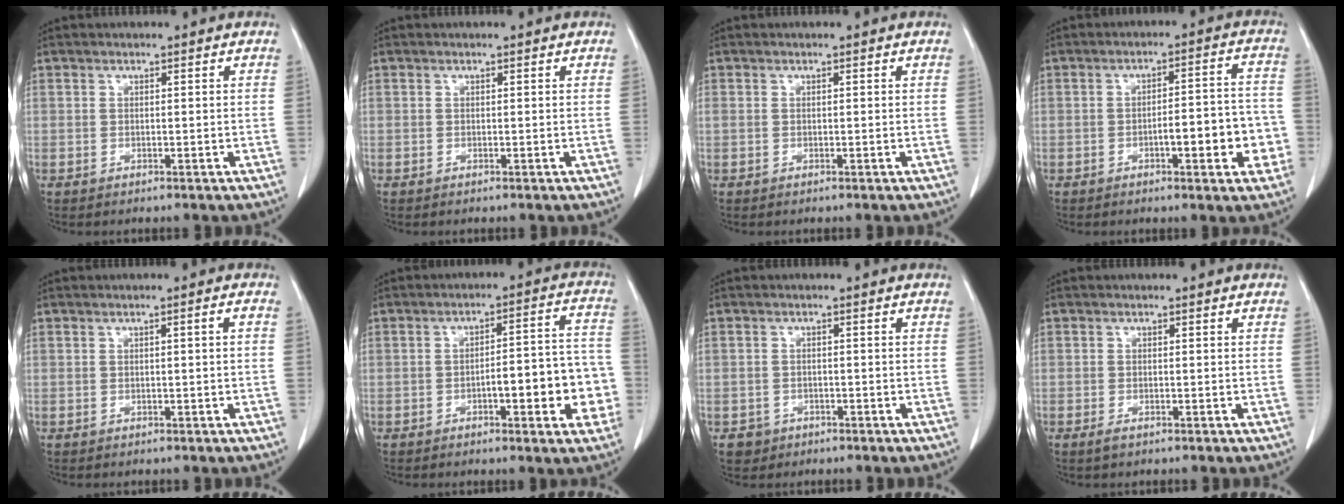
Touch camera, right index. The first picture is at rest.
{"total": 0.0}
{"total": 0.0}
{"total": 8.8, "force": [-2.8, 2.1, 8.1], "torque": [-0.102, 0.024, -0.032]}
{"total": 0.9, "force": [-0.1, -0.1, 0.9], "torque": [-0.015, 0.001, 0.001]}
{"total": 11.0, "force": [-3.2, 2.8, 10.1], "torque": [-0.118, 0.033, -0.038]}
{"total": 2.4, "force": [-1.2, 2.1, 0.1], "torque": [-0.001, 0.010, -0.017]}
{"total": 1.0, "force": [-0.7, 0.3, 0.7], "torque": [-0.015, -0.002, -0.010]}